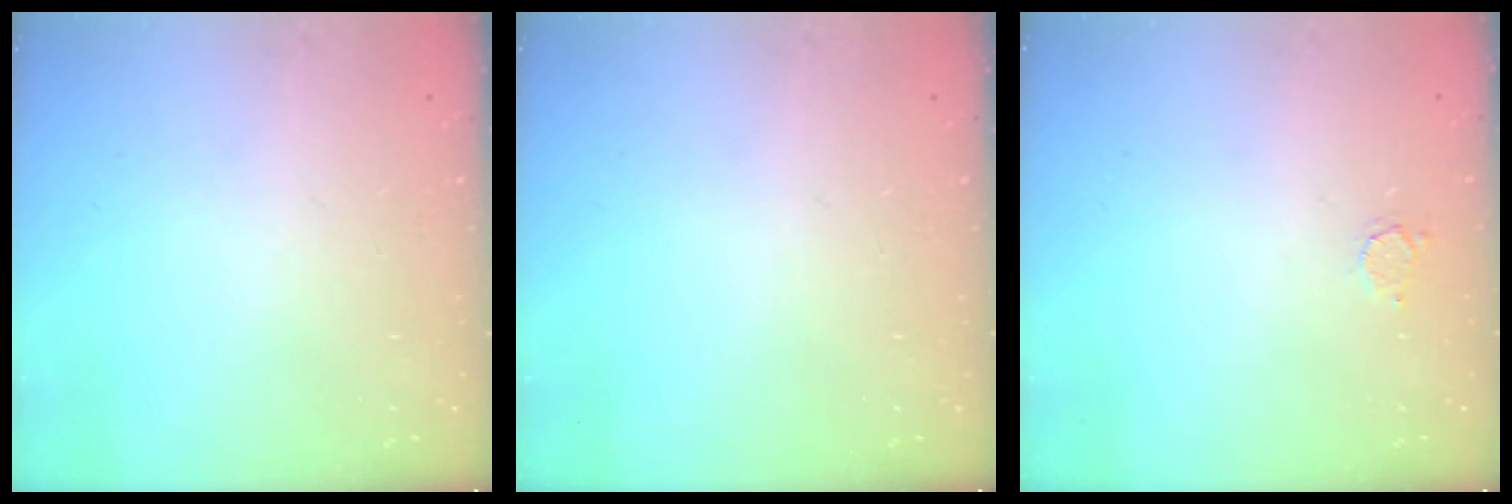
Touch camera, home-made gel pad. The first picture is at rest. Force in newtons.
{"total": 0.0}
{"total": 2.2, "press": 2.2, "slide": 0.2}